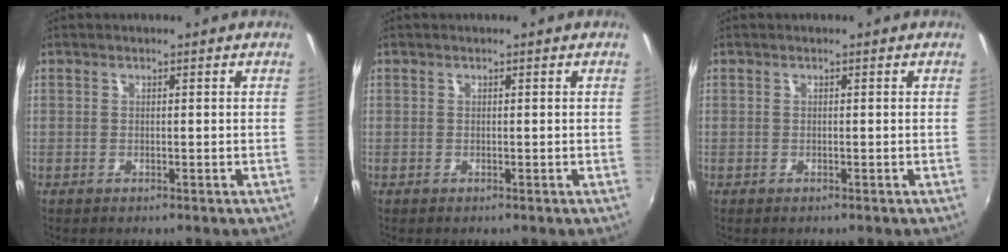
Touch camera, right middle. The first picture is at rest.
{"total": 0.0}
{"total": 0.0}